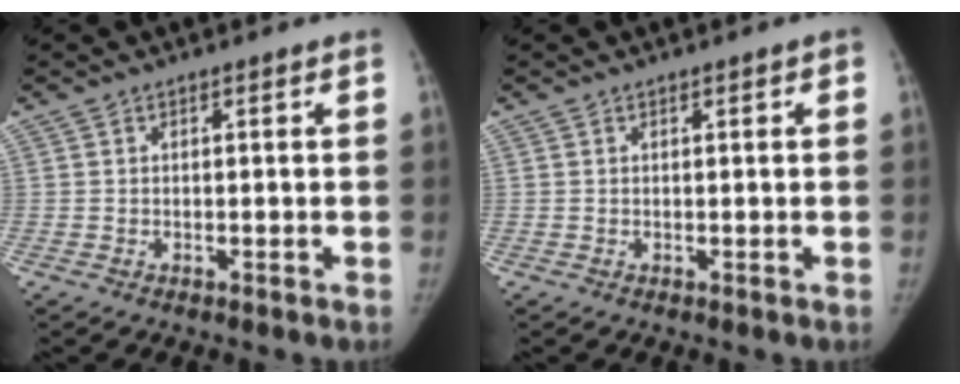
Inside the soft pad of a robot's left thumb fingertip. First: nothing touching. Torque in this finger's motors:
{"motor_torque": [-0.35, 0.23, 0.10, 0.20, 0.00]}